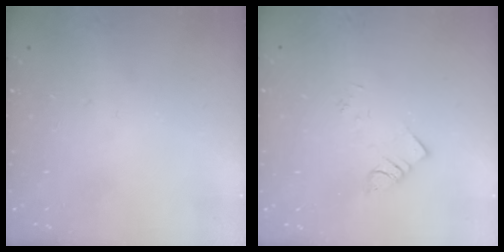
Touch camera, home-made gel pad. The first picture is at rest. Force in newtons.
{"total": 2.2, "press": 2.2, "slide": 0.2}